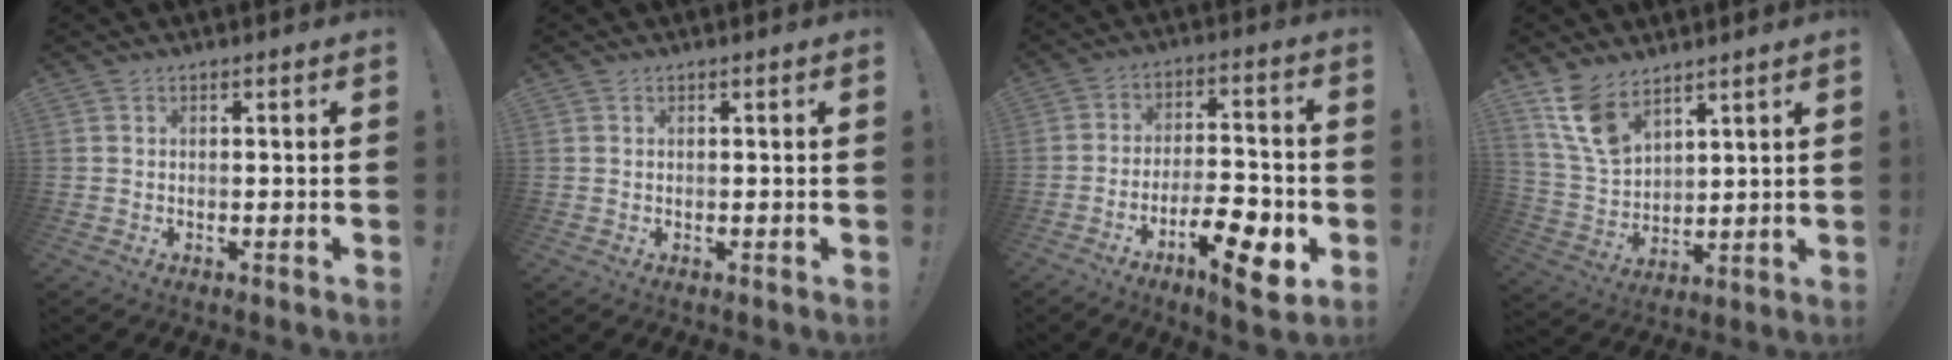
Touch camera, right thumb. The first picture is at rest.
{"total": 0.0}
{"total": 15.0, "force": [-7.2, 5.2, 12.0], "torque": [-0.157, 0.045, -0.111]}
{"total": 11.2, "force": [7.9, 5.8, 5.4], "torque": [-0.110, -0.037, 0.158]}